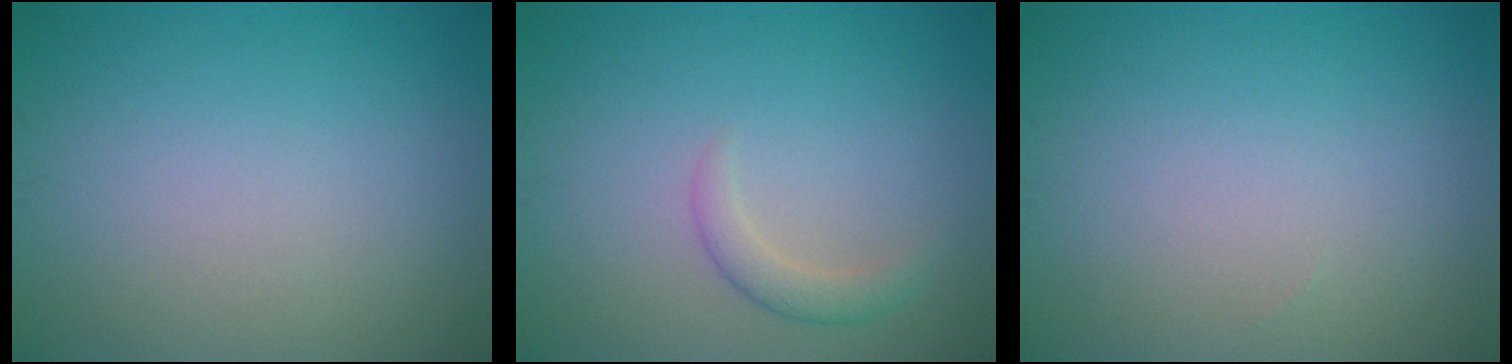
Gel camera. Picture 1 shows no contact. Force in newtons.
{"total": 1.8, "press": 1.8, "slide": 0.1}
{"total": 0.0}